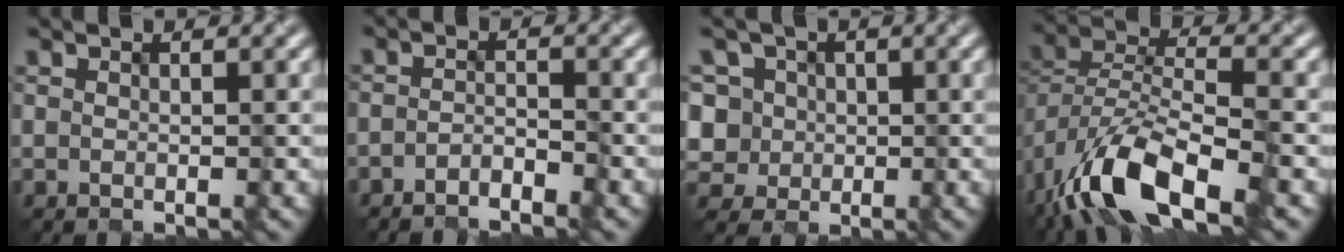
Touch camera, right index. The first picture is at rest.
{"total": 1.8, "force": [-1.7, 0.2, 0.5], "torque": [-0.007, 0.003, -0.032]}
{"total": 6.6, "force": [1.0, 6.0, 2.6], "torque": [-0.048, 0.028, -0.007]}
{"total": 10.3, "force": [-6.3, 4.2, 7.0], "torque": [-0.133, -0.005, -0.120]}